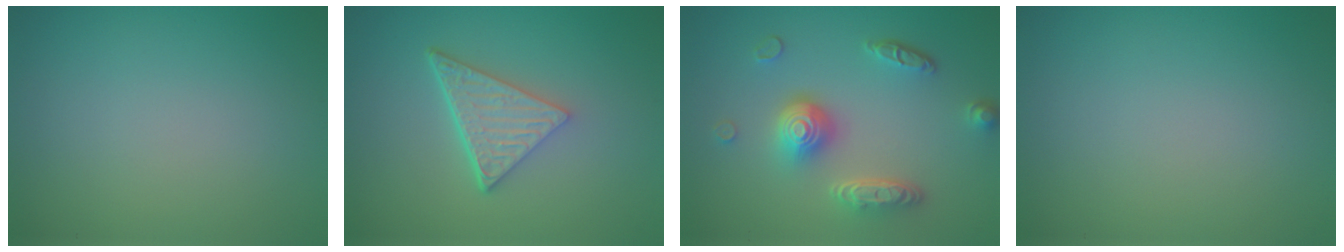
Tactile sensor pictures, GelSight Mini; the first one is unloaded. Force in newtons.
{"total": 4.7, "press": 3.4, "slide": 3.3}
{"total": 5.0, "press": 3.7, "slide": 3.3}
{"total": 0.0}